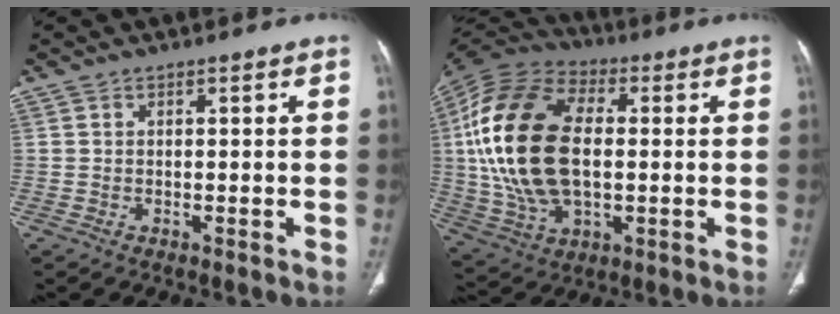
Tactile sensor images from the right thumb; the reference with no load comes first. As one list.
[{"total": 24.0, "force": [1.3, 14.0, 19.5], "torque": [-0.395, 0.006, 0.025]}]